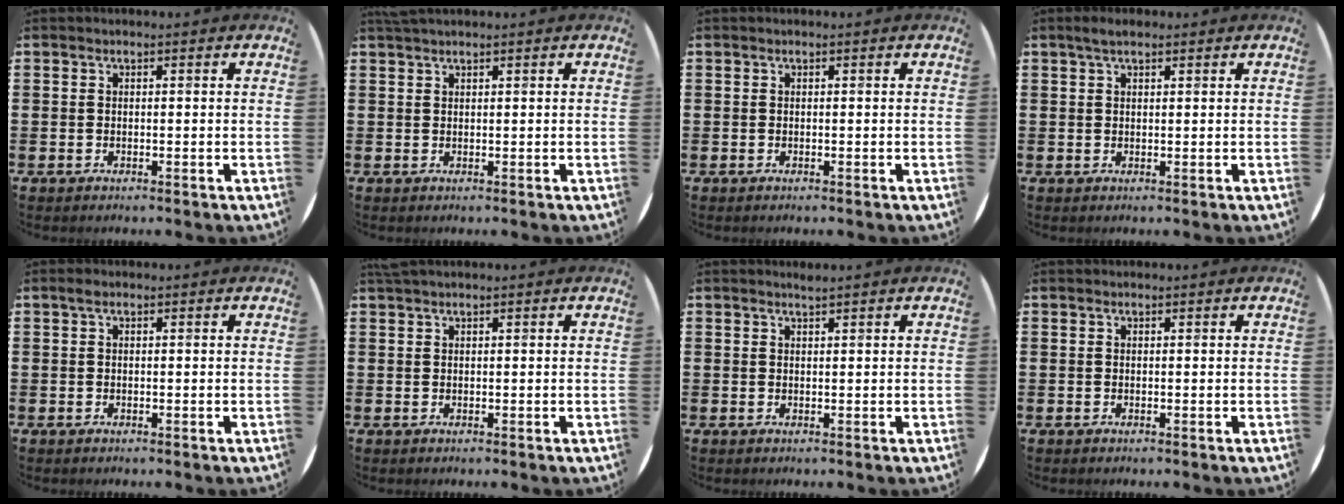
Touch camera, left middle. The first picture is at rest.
{"total": 1.0, "force": [0.9, -0.1, 0.3], "torque": [-0.007, 0.001, 0.018]}
{"total": 0.0}
{"total": 1.8, "force": [1.3, 0.6, 1.0], "torque": [-0.014, 0.002, 0.021]}
{"total": 0.6, "force": [0.4, 0.4, 0.4], "torque": [-0.001, 0.001, 0.005]}
{"total": 0.8, "force": [0.8, -0.1, 0.3], "torque": [-0.007, 0.000, 0.015]}
{"total": 0.9, "force": [0.9, -0.2, 0.1], "torque": [0.000, -0.001, 0.017]}
{"total": 0.0}